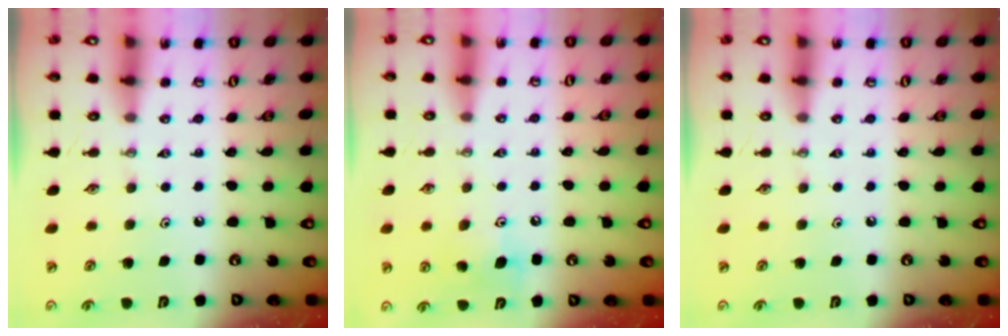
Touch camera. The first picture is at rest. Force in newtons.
{"total": 7.4, "press": 7.1, "slide": 2.2}
{"total": 0.0}